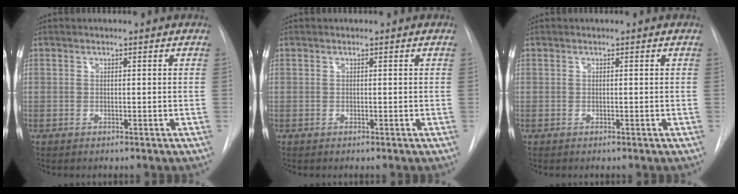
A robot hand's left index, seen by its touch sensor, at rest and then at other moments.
{"total": 0.0}
{"total": 0.0}